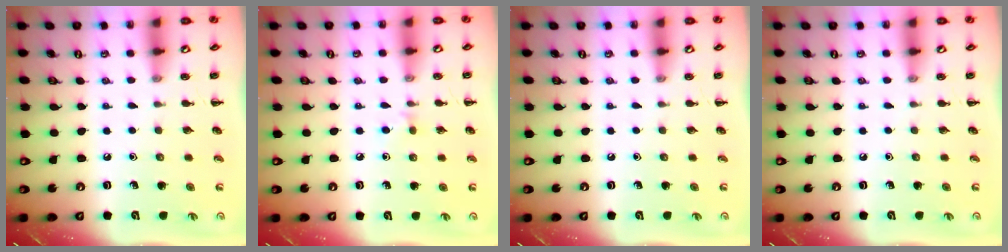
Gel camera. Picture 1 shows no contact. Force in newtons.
{"total": 4.0, "press": 3.7, "slide": 1.6}
{"total": 0.0}
{"total": 0.0}